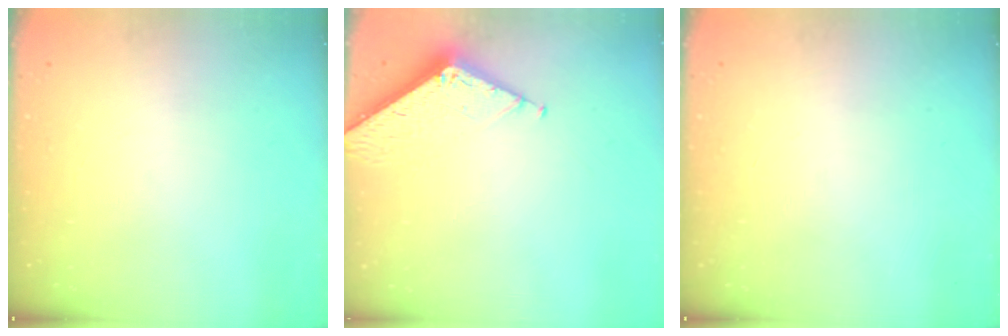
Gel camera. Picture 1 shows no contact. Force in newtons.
{"total": 6.5, "press": 6.5, "slide": 0.4}
{"total": 0.0}